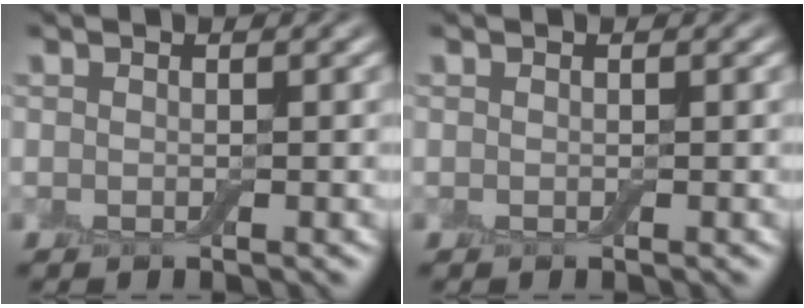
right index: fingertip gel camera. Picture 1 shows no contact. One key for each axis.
{"total": 0.0}